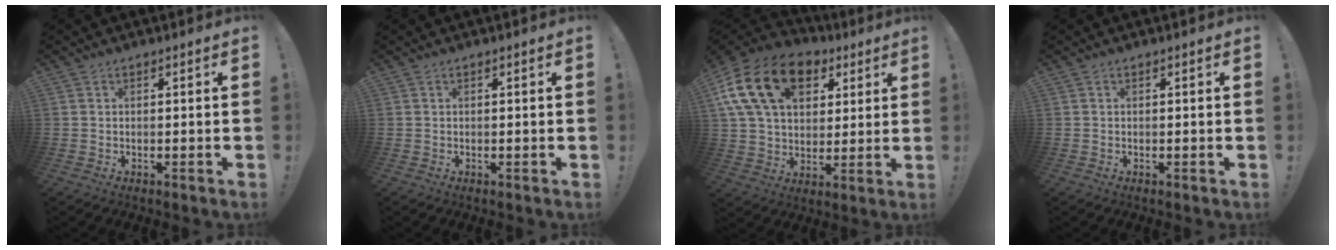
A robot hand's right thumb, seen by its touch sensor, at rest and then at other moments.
{"total": 0.0}
{"total": 20.9, "force": [8.8, 14.0, 12.8], "torque": [-0.226, -0.020, 0.161]}
{"total": 0.0}